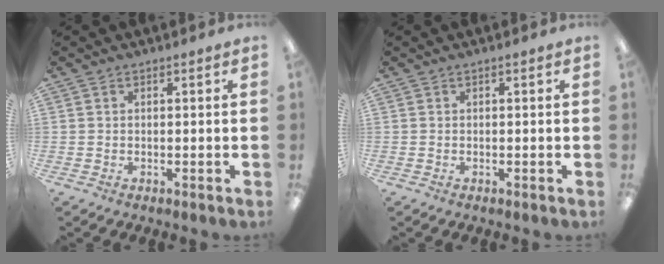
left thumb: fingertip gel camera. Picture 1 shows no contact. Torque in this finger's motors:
{"motor_torque": [-0.03, -0.03, 0.06, -0.18, 0.00]}